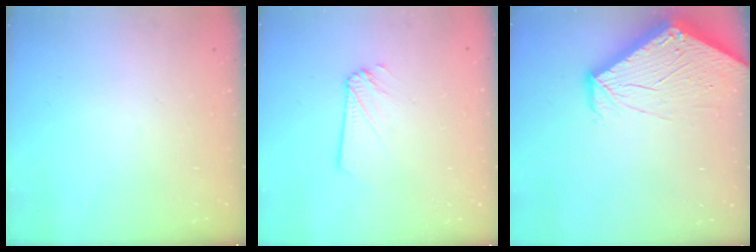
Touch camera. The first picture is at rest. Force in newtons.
{"total": 2.3, "press": 2.3, "slide": 0.2}
{"total": 5.5, "press": 5.5, "slide": 0.4}